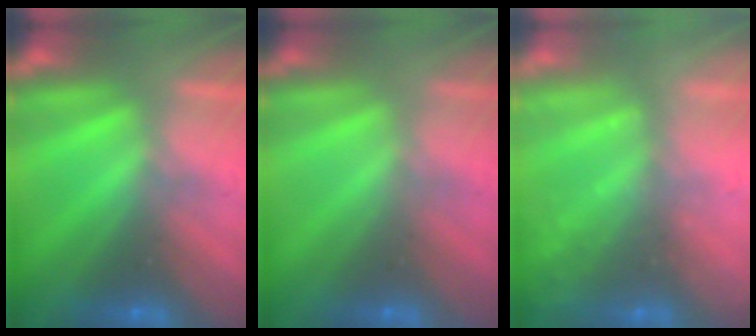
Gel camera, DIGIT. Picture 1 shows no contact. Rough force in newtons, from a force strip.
{"total": 4.0}
{"total": 2.5}